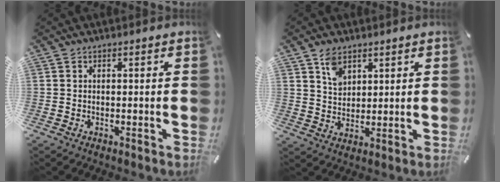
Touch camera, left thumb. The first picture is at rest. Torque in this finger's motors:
{"motor_torque": [0.36, -0.23, 0.15, 0.01, 0.05]}